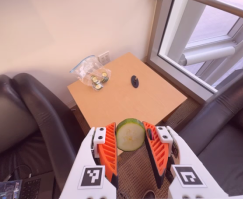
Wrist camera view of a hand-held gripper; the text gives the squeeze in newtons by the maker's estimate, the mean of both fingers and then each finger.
{"total": 11.4, "left": 12.0, "right": 10.7}